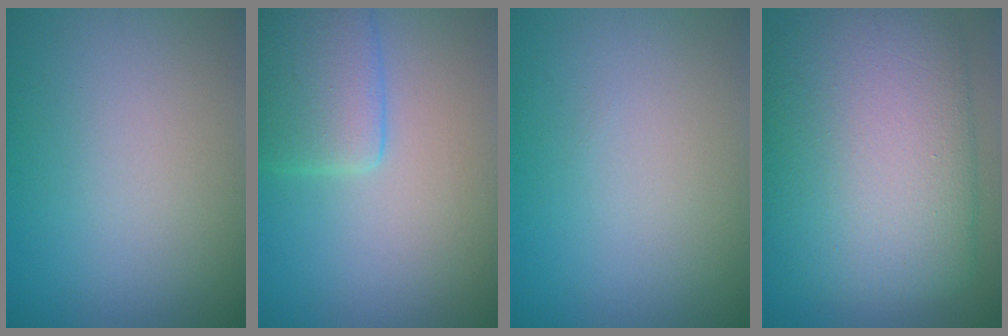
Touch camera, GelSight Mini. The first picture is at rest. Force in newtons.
{"total": 4.1, "press": 4.1, "slide": 0.2}
{"total": 0.0}
{"total": 13.0, "press": 13.0, "slide": 0.3}